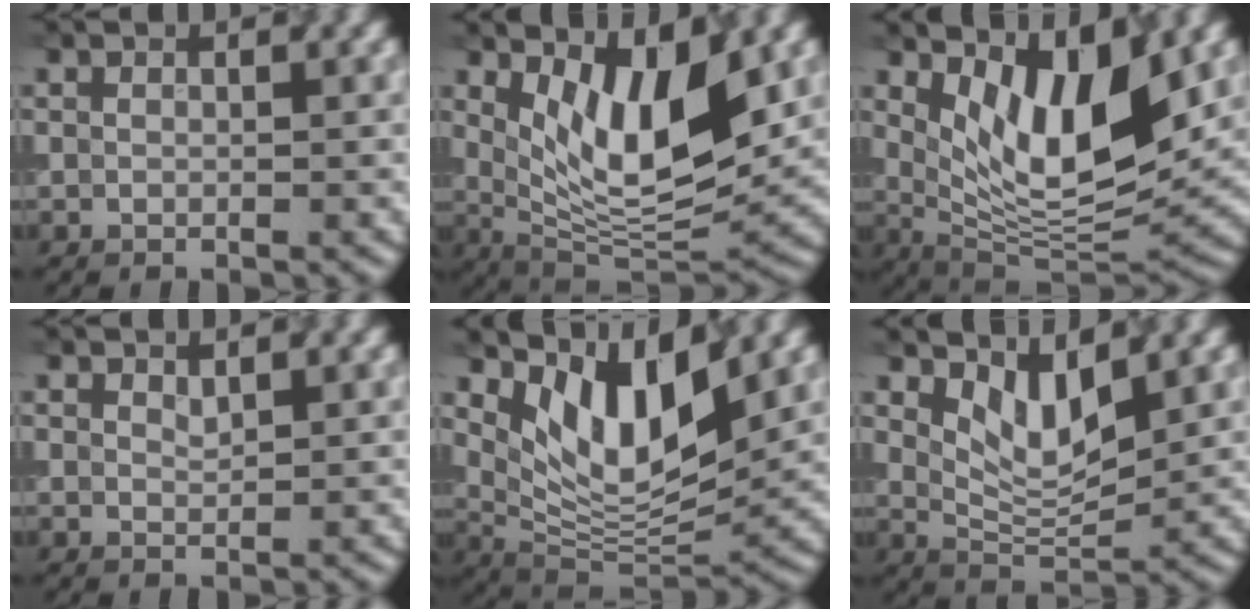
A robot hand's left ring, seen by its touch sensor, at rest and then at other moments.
{"total": 9.1, "force": [2.7, 3.5, 8.0], "torque": [-0.135, -0.022, 0.050]}
{"total": 9.3, "force": [3.1, 3.6, 8.0], "torque": [-0.134, -0.022, 0.060]}
{"total": 0.7, "force": [0.5, 0.2, 0.3], "torque": [-0.007, -0.002, 0.013]}
{"total": 8.4, "force": [4.2, 3.4, 6.5], "torque": [-0.114, -0.019, 0.077]}
{"total": 4.2, "force": [2.2, 1.7, 3.1], "torque": [-0.063, -0.012, 0.044]}